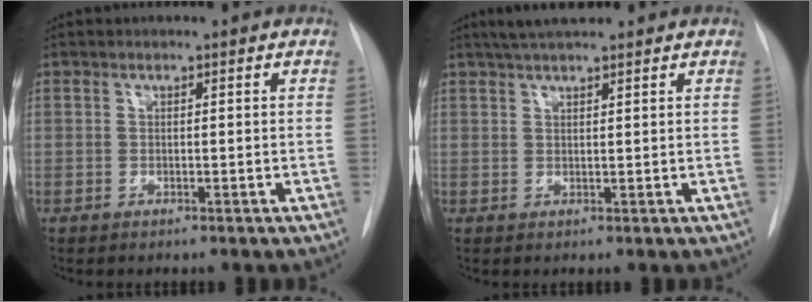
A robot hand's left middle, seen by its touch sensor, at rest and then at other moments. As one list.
[{"total": 5.0, "force": [4.2, 0.6, 2.7], "torque": [-0.046, 0.024, 0.071]}]